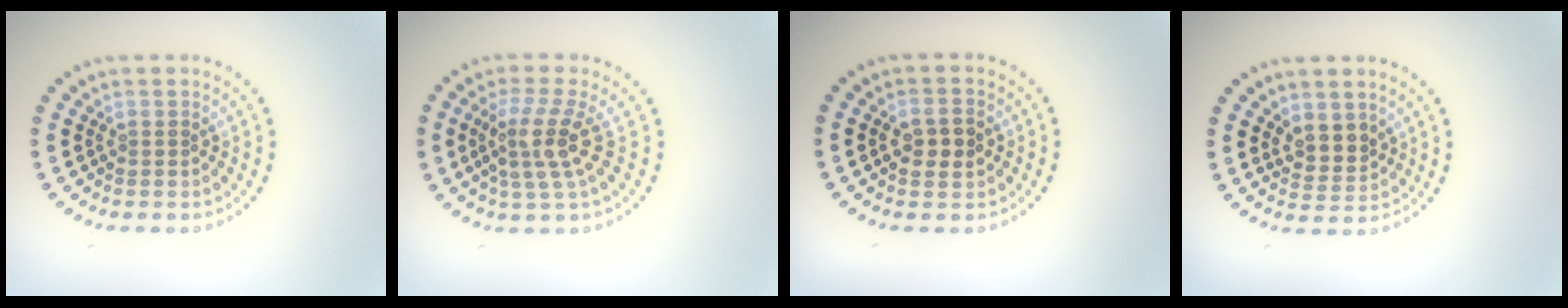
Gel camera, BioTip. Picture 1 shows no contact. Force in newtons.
{"total": 3.9, "press": 2.8, "slide": 2.7}
{"total": 2.6, "press": 2.6, "slide": 0.2}
{"total": 2.5, "press": 2.2, "slide": 1.2}